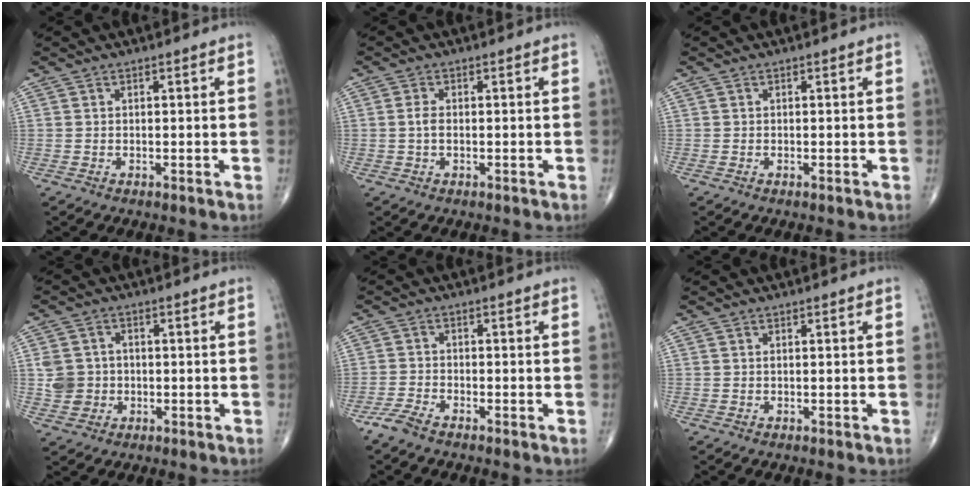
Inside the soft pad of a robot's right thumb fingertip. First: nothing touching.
{"total": 1.9, "force": [-0.1, 1.0, 1.6], "torque": [-0.036, 0.001, -0.005]}
{"total": 0.0}
{"total": 5.5, "force": [-0.4, 5.1, 2.0], "torque": [-0.019, 0.006, -0.005]}
{"total": 3.1, "force": [-2.6, 0.8, 1.5], "torque": [-0.038, 0.008, -0.054]}
{"total": 0.0}